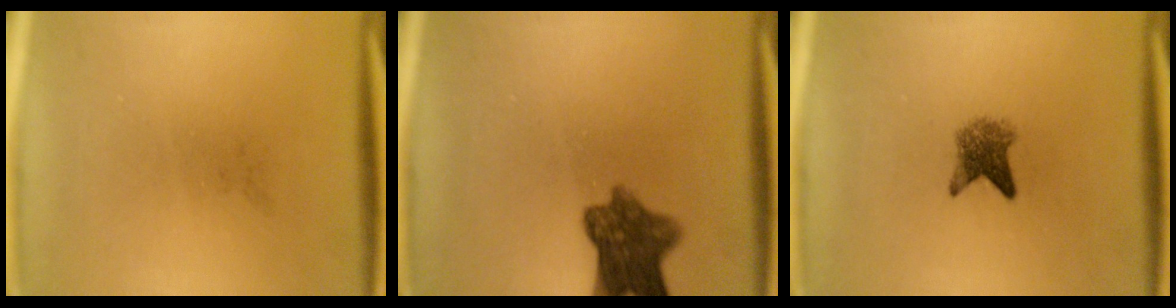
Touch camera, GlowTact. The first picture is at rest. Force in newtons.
{"total": 8.0}
{"total": 3.3}